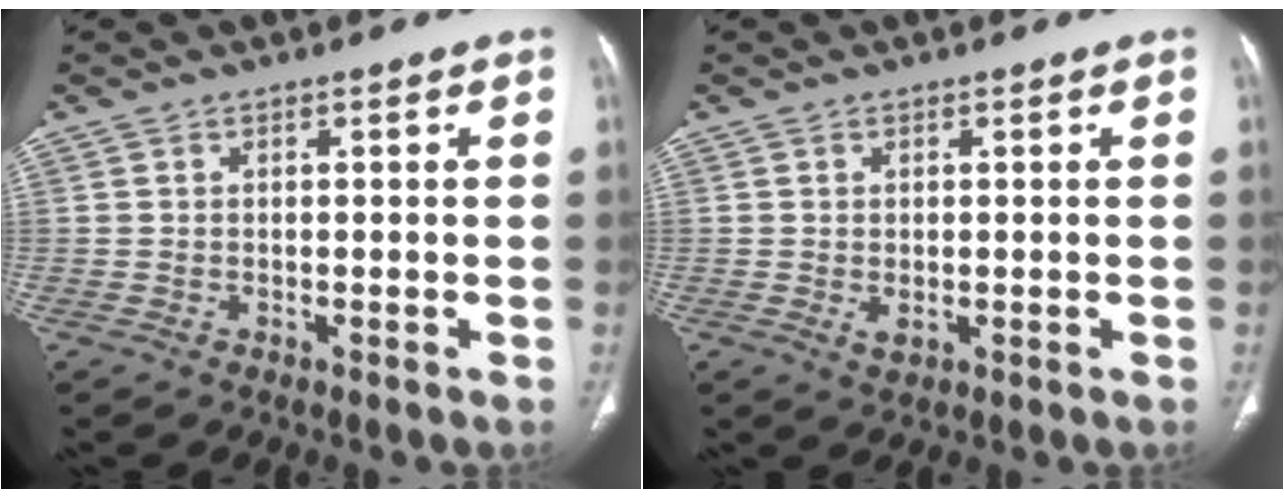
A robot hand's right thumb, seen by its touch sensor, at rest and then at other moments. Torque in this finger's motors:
{"motor_torque": [-0.39, 0.15, 0.35, 0.13, 0.07]}